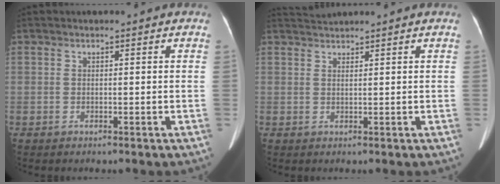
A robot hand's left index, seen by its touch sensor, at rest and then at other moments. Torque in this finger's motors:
{"motor_torque": [-0.04, -0.09, 0.00, 0.01]}